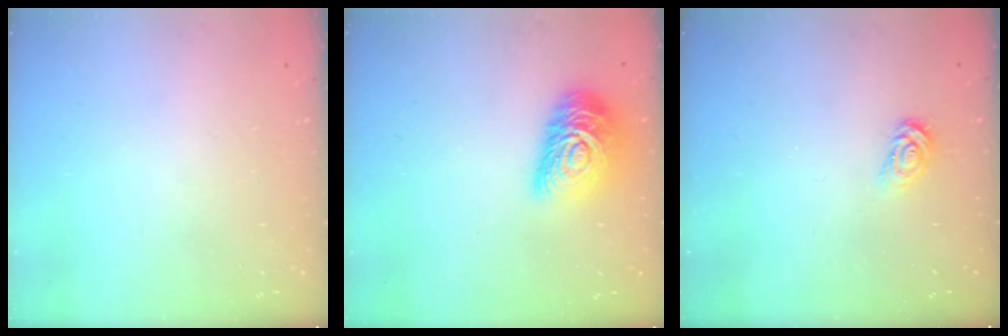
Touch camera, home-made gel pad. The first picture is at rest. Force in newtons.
{"total": 15.9, "press": 15.9, "slide": 1.1}
{"total": 3.0, "press": 3.0, "slide": 0.3}